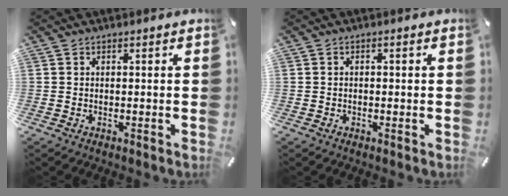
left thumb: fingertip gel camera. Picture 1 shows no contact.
{"total": 0.8, "force": [-0.2, 0.4, 0.7], "torque": [-0.013, 0.001, -0.005]}